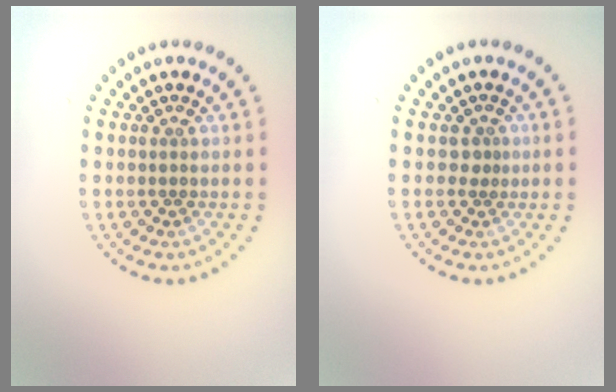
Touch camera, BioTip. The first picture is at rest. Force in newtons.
{"total": 0.6, "press": 0.3, "slide": 0.5}